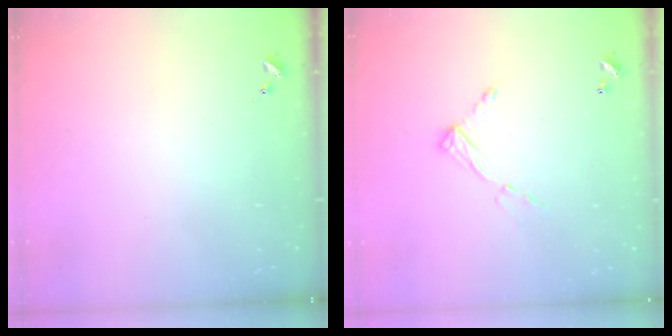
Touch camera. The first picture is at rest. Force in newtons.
{"total": 8.2, "press": 8.2, "slide": 0.5}